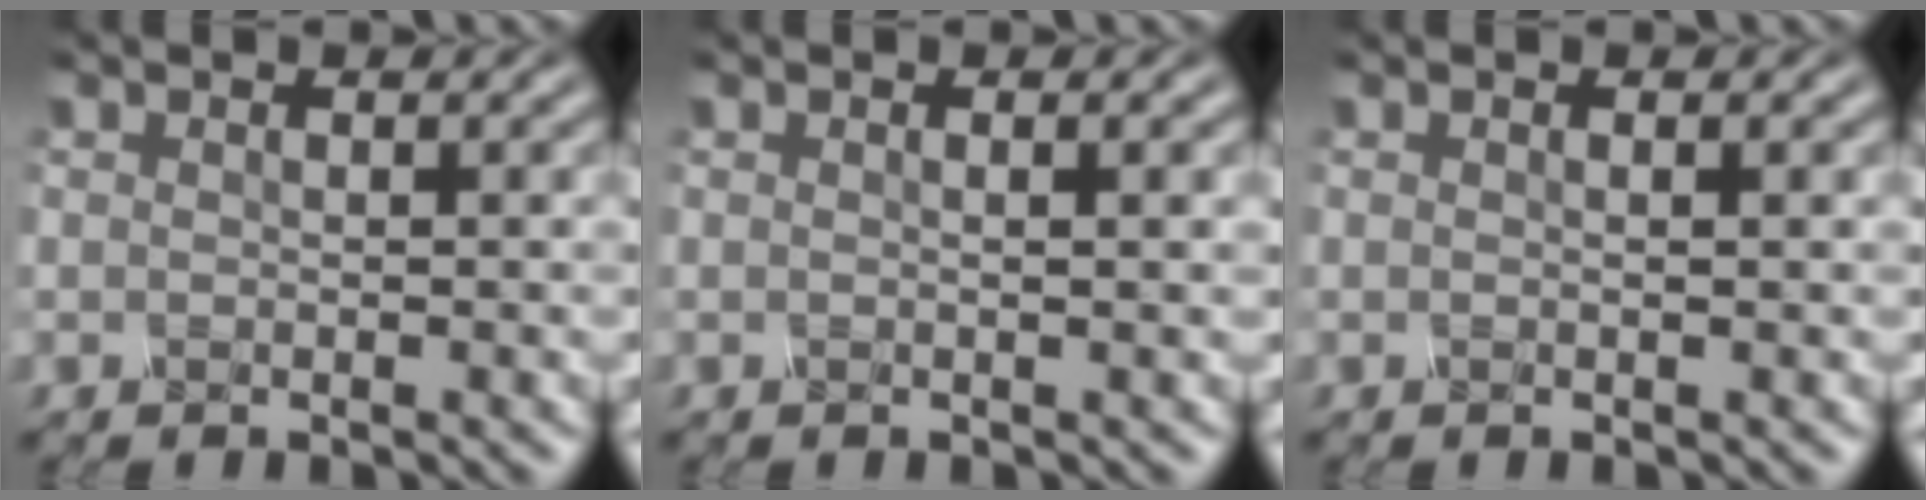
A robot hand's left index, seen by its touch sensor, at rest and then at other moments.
{"total": 1.4, "force": [0.2, 0.5, 1.3], "torque": [-0.015, 0.004, -0.005]}
{"total": 0.8, "force": [0.1, 0.2, 0.7], "torque": [-0.008, 0.003, -0.003]}